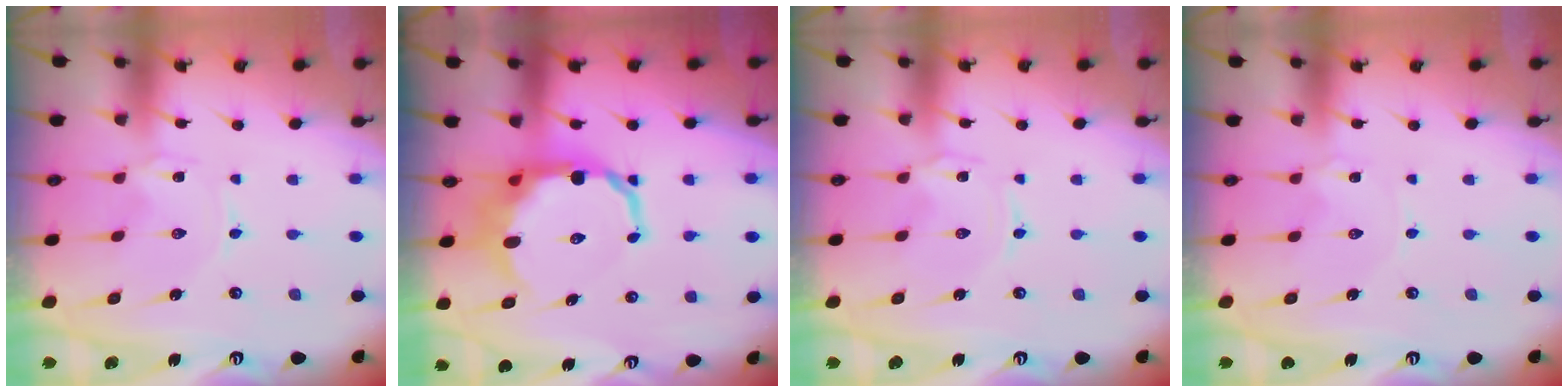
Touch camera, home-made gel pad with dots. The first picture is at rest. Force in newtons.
{"total": 12.2, "press": 11.8, "slide": 3.1}
{"total": 0.0}
{"total": 2.8, "press": 2.8, "slide": 0.4}